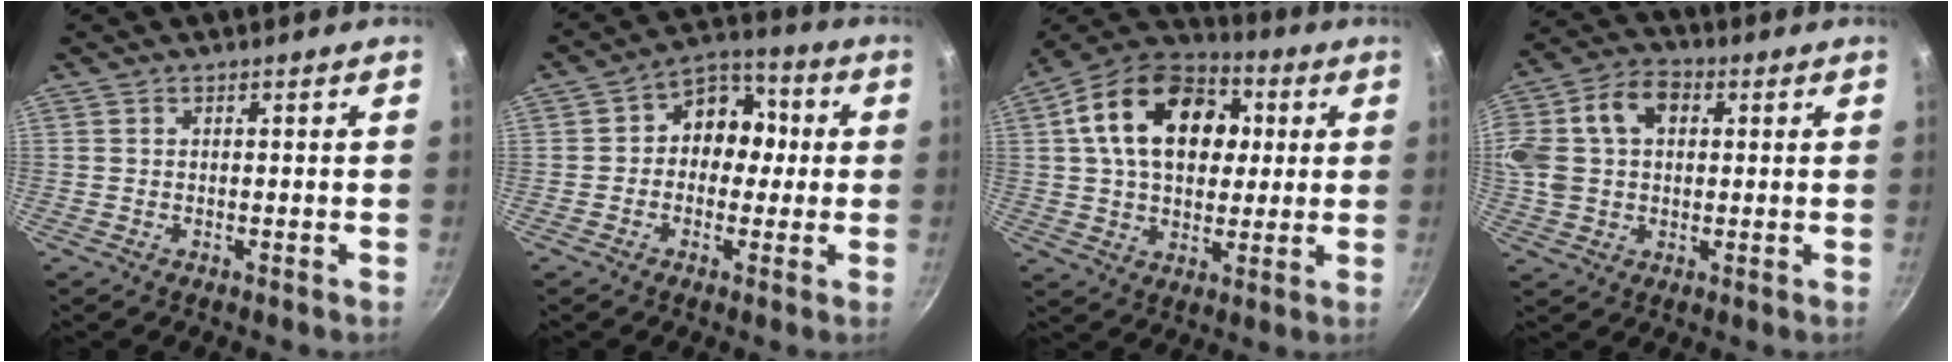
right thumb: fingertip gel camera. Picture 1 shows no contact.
{"total": 9.7, "force": [0.3, 8.0, 5.5], "torque": [-0.019, 0.026, -0.016]}
{"total": 21.2, "force": [4.7, 14.6, 14.6], "torque": [-0.214, 0.019, 0.064]}
{"total": 19.8, "force": [4.4, 14.8, 12.3], "torque": [-0.264, 0.041, 0.069]}